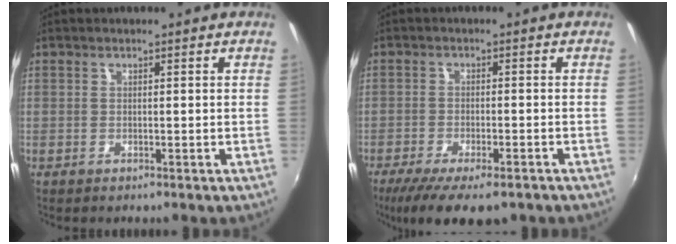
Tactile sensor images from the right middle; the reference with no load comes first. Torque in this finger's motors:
{"motor_torque": [1.12, -1.02, 0.16, 0.07]}